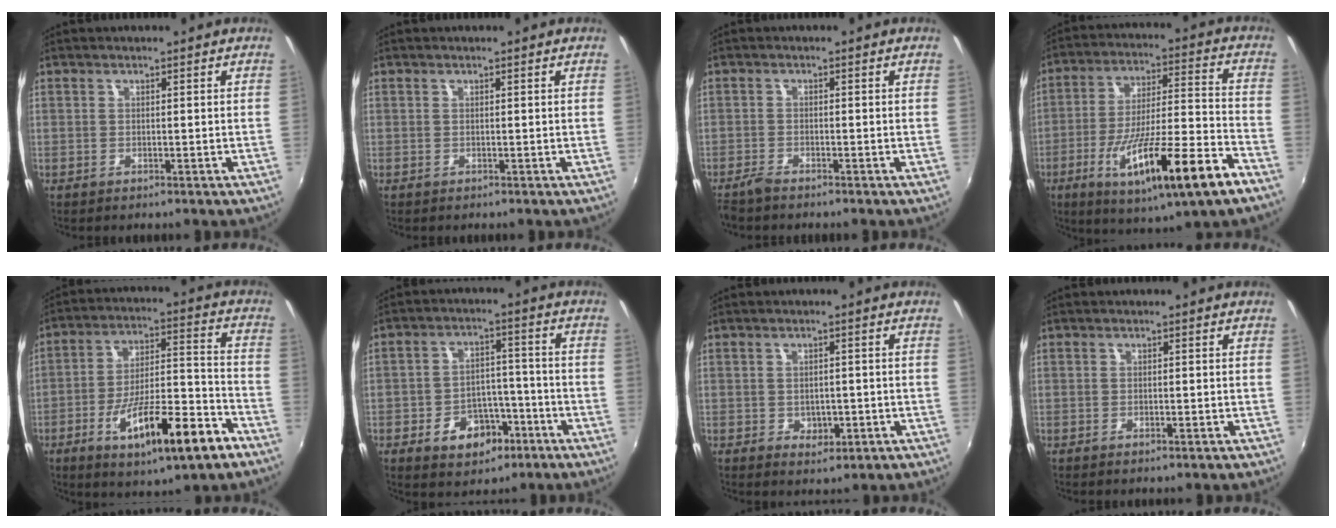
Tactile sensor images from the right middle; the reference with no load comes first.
{"total": 0.0}
{"total": 2.2, "force": [-2.0, 0.3, 0.9], "torque": [-0.029, -0.005, -0.043]}
{"total": 20.7, "force": [-10.7, 2.6, 17.5], "torque": [-0.311, -0.051, -0.174]}
{"total": 18.0, "force": [-9.6, 4.4, 14.5], "torque": [-0.244, -0.009, -0.147]}
{"total": 9.7, "force": [-5.2, 6.6, 4.9], "torque": [-0.103, 0.025, -0.066]}
{"total": 4.3, "force": [-1.4, 3.1, 2.7], "torque": [-0.050, -0.004, -0.014]}
{"total": 1.7, "force": [-1.0, 0.5, 1.2], "torque": [-0.019, -0.002, -0.016]}